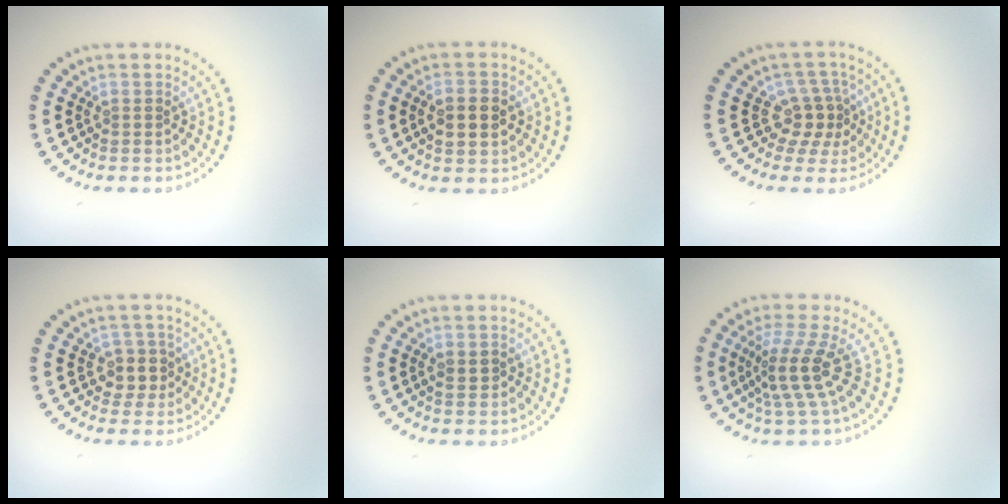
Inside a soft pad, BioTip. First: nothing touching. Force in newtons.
{"total": 3.7, "press": 3.7, "slide": 0.2}
{"total": 3.0, "press": 2.2, "slide": 2.1}
{"total": 2.5, "press": 2.2, "slide": 1.2}
{"total": 1.2, "press": 1.2, "slide": 0.1}
{"total": 4.0, "press": 2.9, "slide": 2.8}